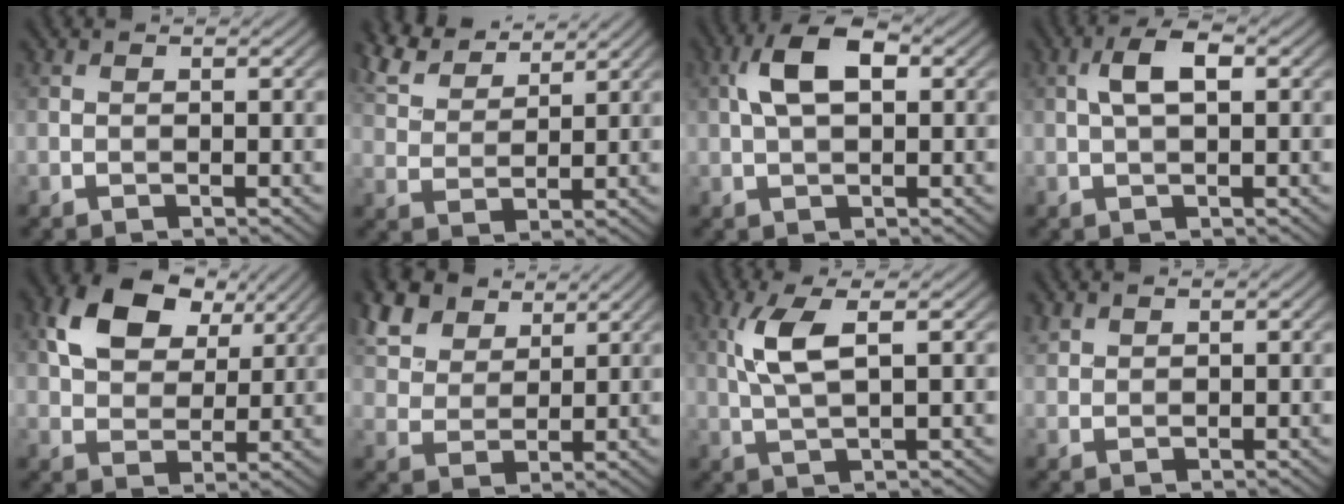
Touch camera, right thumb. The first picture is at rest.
{"total": 7.0, "force": [5.9, 2.1, 3.1], "torque": [-0.082, 0.013, 0.116]}
{"total": 6.2, "force": [1.4, 3.0, 5.3], "torque": [-0.109, 0.013, 0.021]}
{"total": 4.0, "force": [0.9, 1.5, 3.6], "torque": [-0.076, 0.010, 0.013]}
{"total": 9.7, "force": [4.5, 6.3, 5.9], "torque": [-0.128, 0.004, 0.077]}
{"total": 8.9, "force": [5.8, 5.1, 4.4], "torque": [-0.131, 0.016, 0.115]}
{"total": 5.5, "force": [1.7, 1.4, 5.0], "torque": [-0.115, 0.008, 0.036]}
{"total": 1.5, "force": [1.2, 0.7, 0.4], "torque": [-0.011, 0.003, 0.031]}